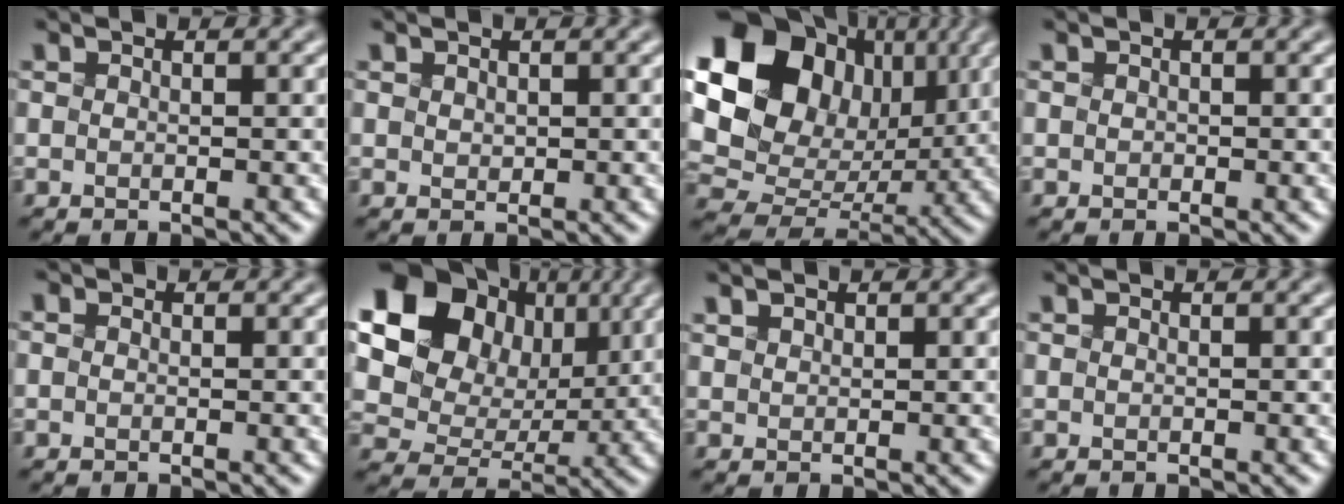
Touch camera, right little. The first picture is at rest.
{"total": 1.0, "force": [0.6, 0.7, 0.4], "torque": [-0.020, 0.000, 0.028]}
{"total": 15.8, "force": [4.4, 12.3, 8.9], "torque": [-0.178, 0.026, 0.093]}
{"total": 0.0}
{"total": 1.2, "force": [0.5, 0.8, 0.7], "torque": [-0.005, 0.013, -0.014]}
{"total": 13.8, "force": [4.6, 10.6, 7.5], "torque": [-0.176, 0.043, 0.090]}
{"total": 2.2, "force": [1.5, 1.4, 1.0], "torque": [-0.041, 0.012, 0.035]}
{"total": 0.0}